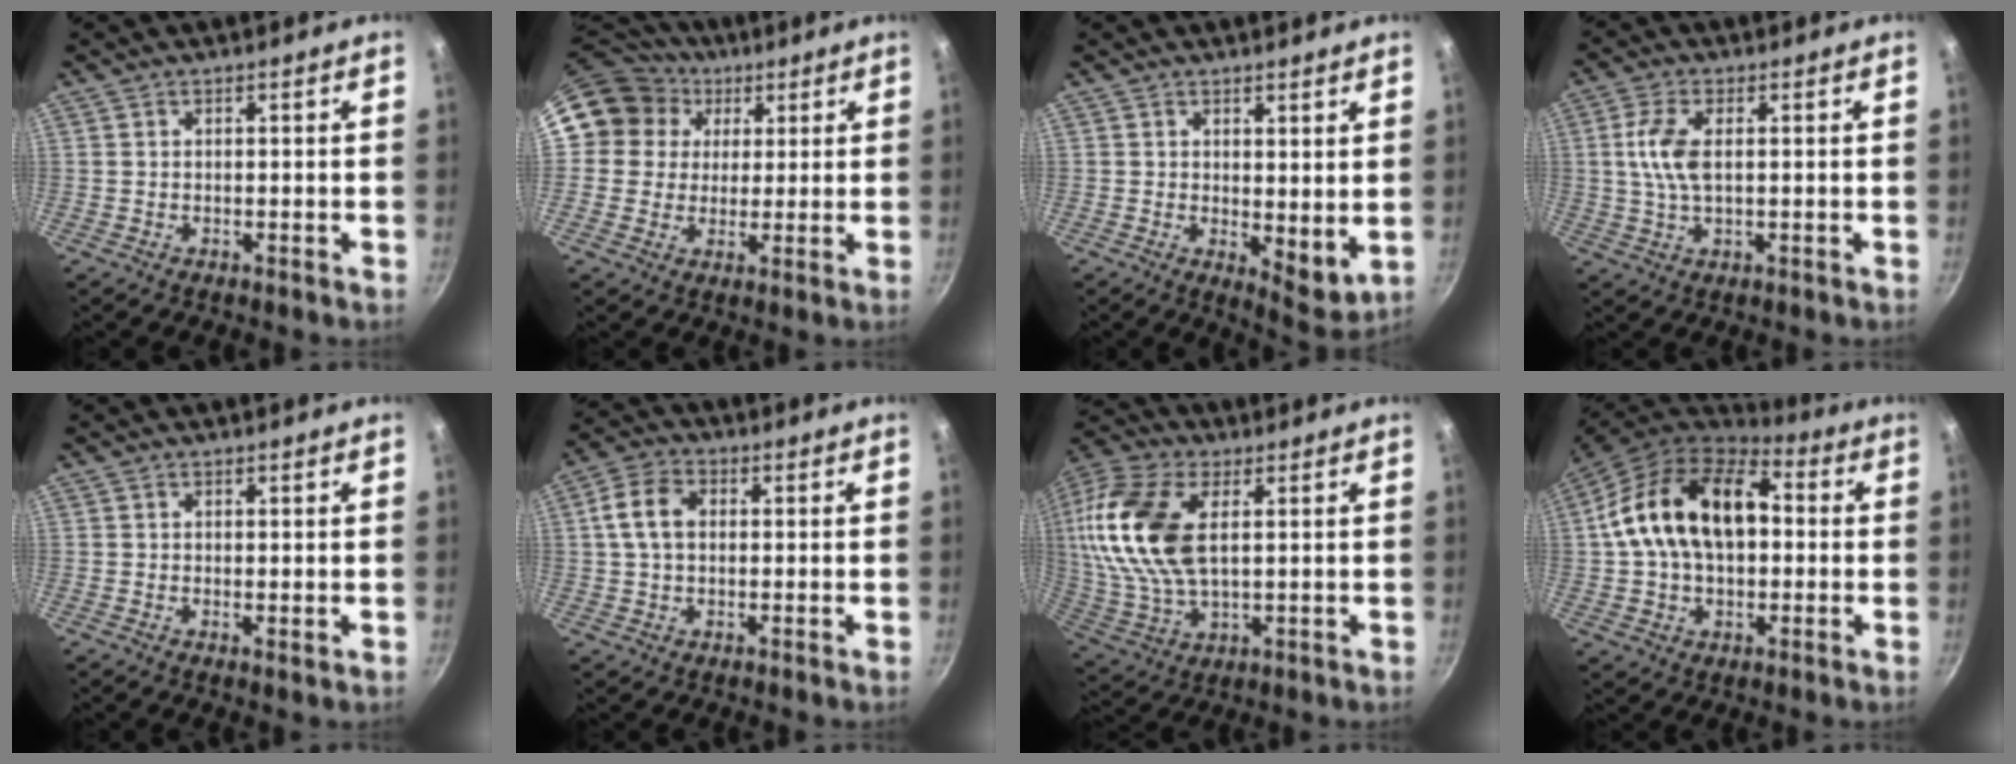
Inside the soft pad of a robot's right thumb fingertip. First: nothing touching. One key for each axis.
{"total": 12.5, "fx": 4.6, "fy": 11.3, "fz": 3.1, "tx": -0.030, "ty": 0.010, "tz": 0.068}
{"total": 7.3, "fx": 1.2, "fy": 3.4, "fz": 6.3, "tx": -0.076, "ty": -0.028, "tz": 0.023}
{"total": 7.0, "fx": 0.9, "fy": 3.3, "fz": 6.1, "tx": -0.129, "ty": 0.006, "tz": 0.016}
{"total": 0.9, "fx": 0.3, "fy": 0.5, "fz": 0.7, "tx": -0.012, "ty": -0.007, "tz": 0.001}
{"total": 7.4, "fx": 0.9, "fy": 5.2, "fz": 5.1, "tx": -0.095, "ty": 0.017, "tz": 0.008}
{"total": 20.8, "fx": 4.5, "fy": 11.7, "fz": 16.6, "tx": -0.348, "ty": 0.000, "tz": 0.084}
{"total": 20.1, "fx": 2.1, "fy": 13.2, "fz": 15.0, "tx": -0.240, "ty": 0.033, "tz": 0.022}